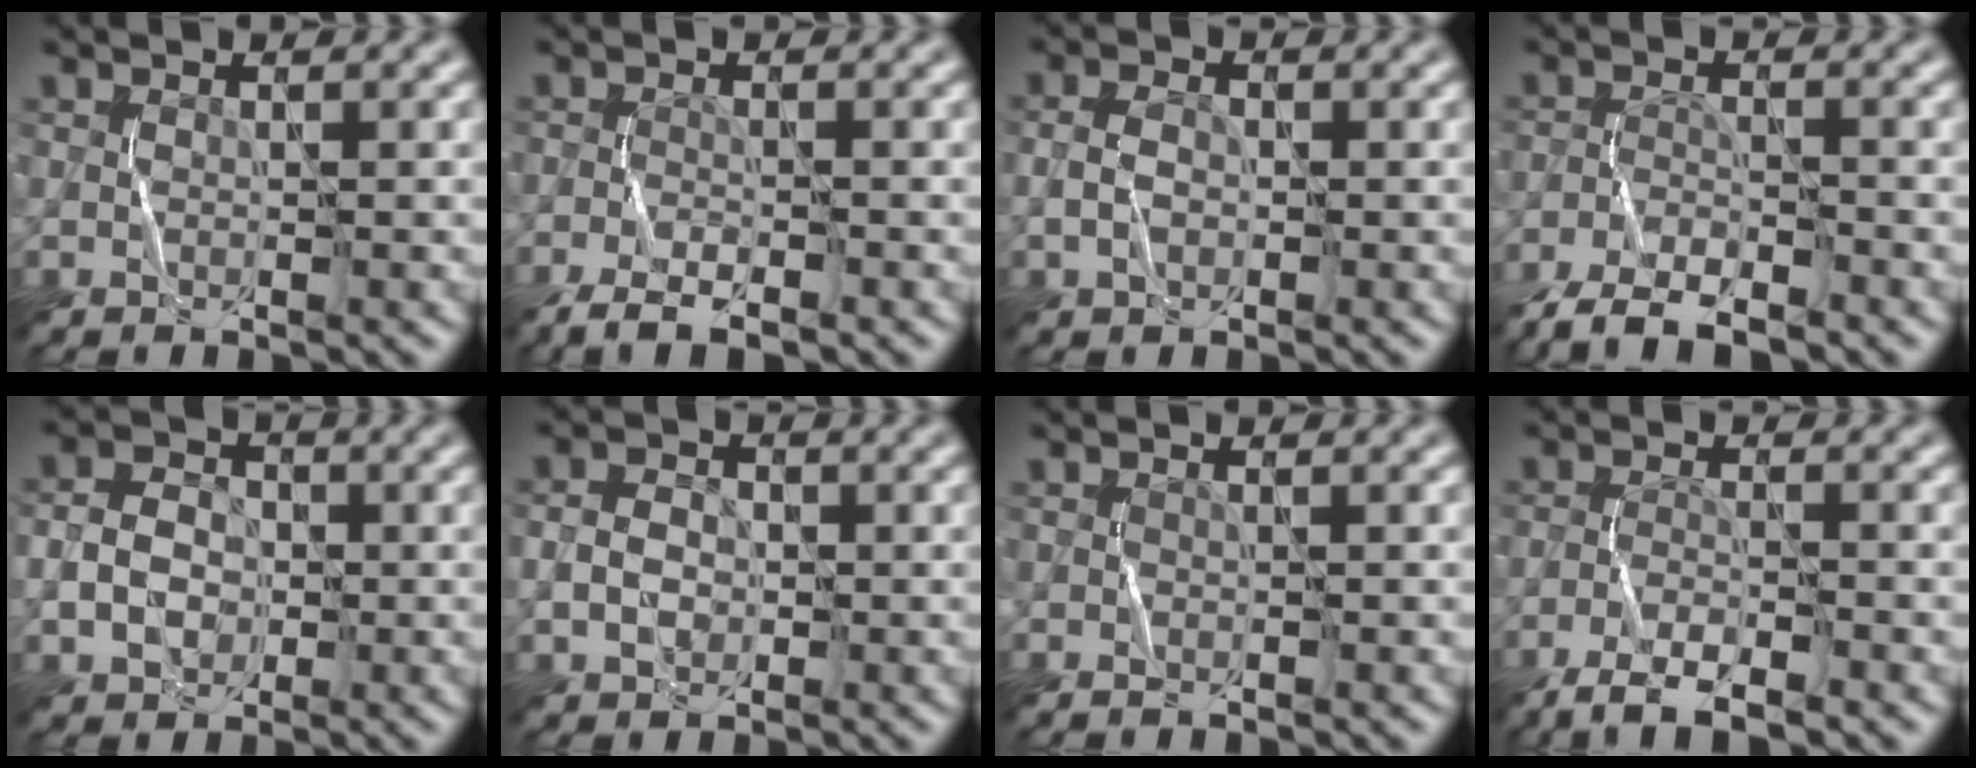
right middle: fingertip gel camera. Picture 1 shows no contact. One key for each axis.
{"total": 3.2, "fx": -2.5, "fy": 0.7, "fz": 1.9, "tx": -0.037, "ty": -0.006, "tz": -0.048}
{"total": 1.6, "fx": -0.4, "fy": 1.0, "fz": 1.1, "tx": -0.022, "ty": 0.002, "tz": -0.011}
{"total": 5.6, "fx": -4.9, "fy": 1.0, "fz": 2.4, "tx": -0.041, "ty": -0.010, "tz": -0.098}
{"total": 3.3, "fx": -0.8, "fy": 2.7, "fz": 1.8, "tx": -0.027, "ty": -0.001, "tz": -0.018}
{"total": 2.3, "fx": -0.5, "fy": 1.8, "fz": 1.3, "tx": -0.023, "ty": 0.001, "tz": -0.014}
{"total": 0.0}
{"total": 4.1, "fx": -3.2, "fy": 0.5, "fz": 2.5, "tx": -0.050, "ty": -0.005, "tz": -0.064}